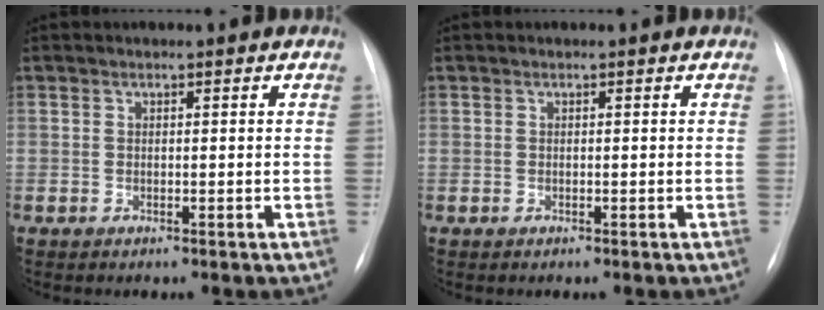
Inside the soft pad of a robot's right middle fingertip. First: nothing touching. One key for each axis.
{"total": 0.0}